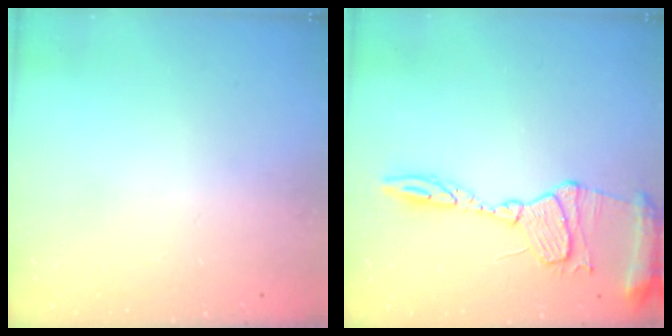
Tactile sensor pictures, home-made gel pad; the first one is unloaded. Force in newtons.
{"total": 13.4, "press": 13.4, "slide": 1.1}